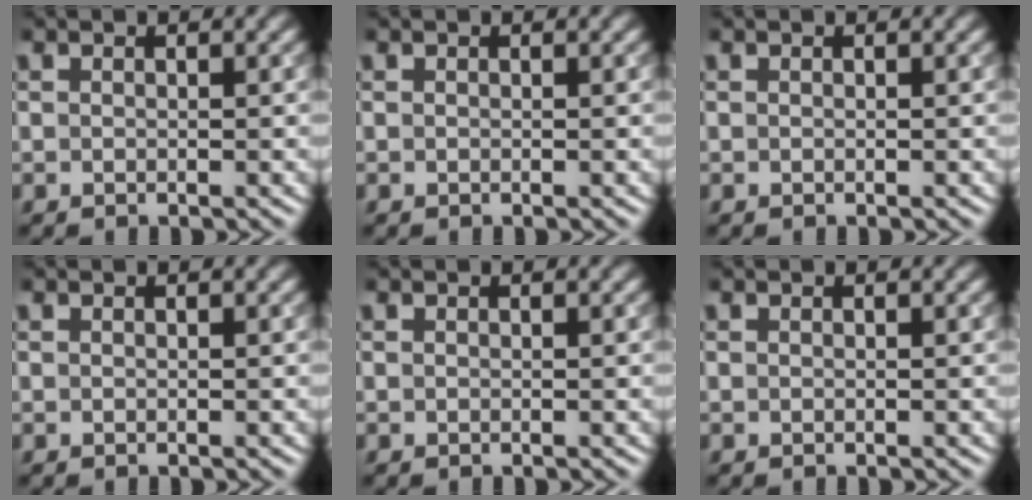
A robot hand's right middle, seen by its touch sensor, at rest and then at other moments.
{"total": 0.0}
{"total": 0.0}
{"total": 0.0}
{"total": 0.0}
{"total": 0.0}